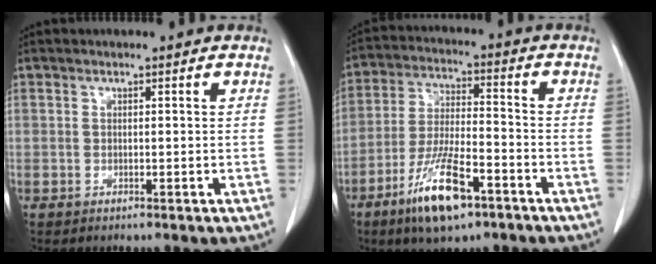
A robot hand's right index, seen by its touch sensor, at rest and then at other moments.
{"total": 11.9, "force": [-6.8, 2.7, 9.4], "torque": [-0.181, -0.016, -0.119]}